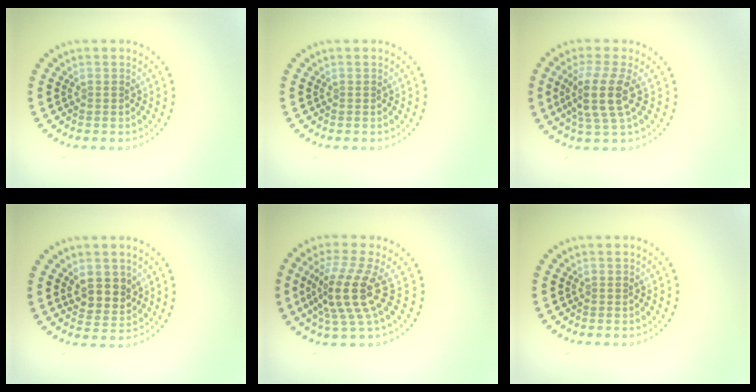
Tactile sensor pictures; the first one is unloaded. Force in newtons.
{"total": 0.0}
{"total": 4.0, "press": 3.2, "slide": 2.4}
{"total": 3.0, "press": 2.8, "slide": 1.1}
{"total": 4.7, "press": 3.4, "slide": 3.2}
{"total": 0.0}